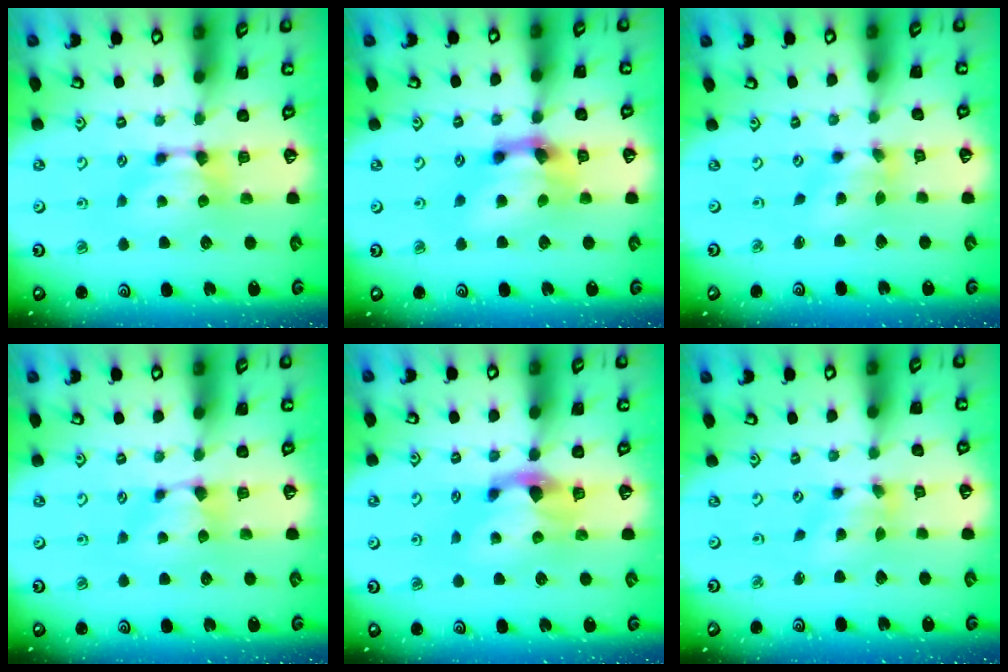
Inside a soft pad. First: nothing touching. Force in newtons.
{"total": 5.9, "press": 5.5, "slide": 2.2}
{"total": 2.0, "press": 1.5, "slide": 1.3}
{"total": 0.9, "press": 0.4, "slide": 0.8}
{"total": 1.9, "press": 1.3, "slide": 1.4}
{"total": 2.0, "press": 1.5, "slide": 1.3}